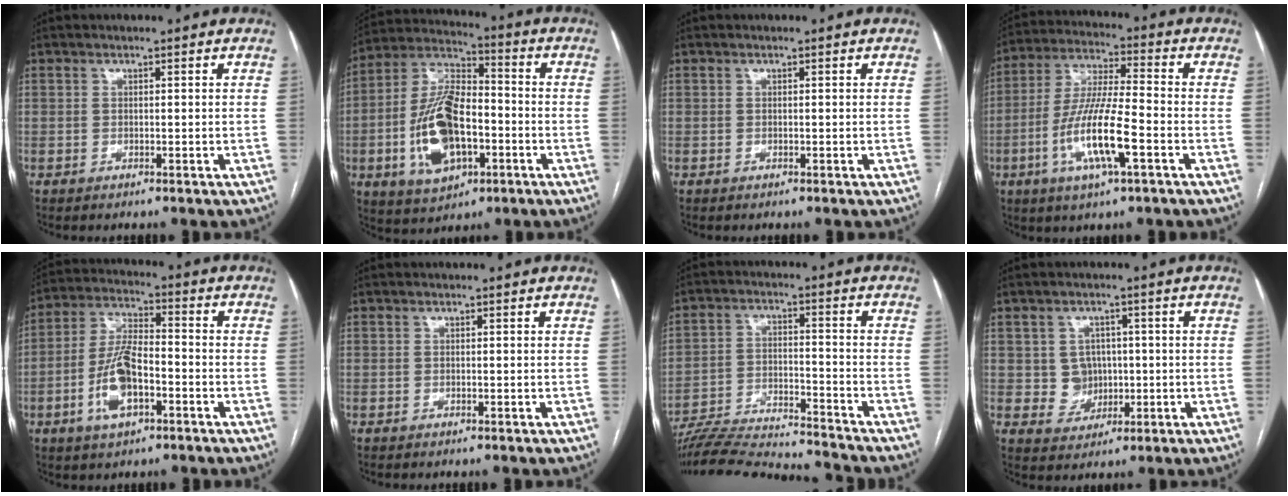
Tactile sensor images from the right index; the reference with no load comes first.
{"total": 15.8, "force": [-4.1, 7.7, 13.2], "torque": [-0.275, 0.013, -0.068]}
{"total": 0.0}
{"total": 13.1, "force": [-4.5, 1.6, 12.1], "torque": [-0.246, -0.008, -0.083]}
{"total": 10.3, "force": [-3.7, 3.9, 8.8], "torque": [-0.188, 0.007, -0.068]}
{"total": 0.0}
{"total": 18.1, "force": [-17.4, 0.6, 5.0], "torque": [-0.103, -0.010, -0.272]}
{"total": 4.6, "force": [0.0, 4.5, 1.2], "torque": [-0.014, 0.013, 0.010]}